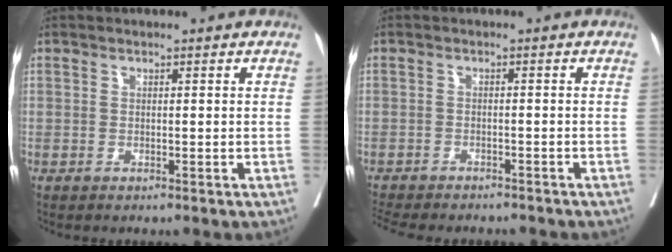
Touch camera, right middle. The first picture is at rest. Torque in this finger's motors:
{"motor_torque": [0.95, -1.19, 0.42, 0.07]}